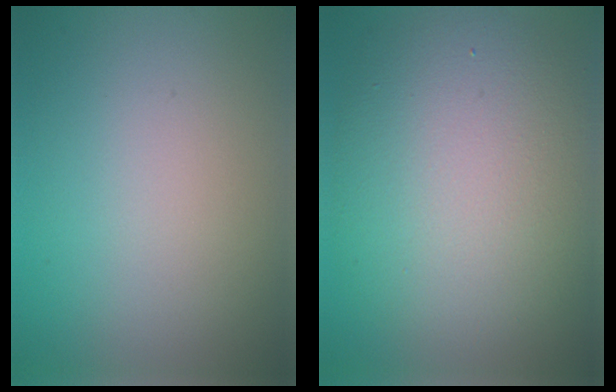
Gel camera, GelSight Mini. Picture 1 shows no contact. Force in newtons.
{"total": 10.4, "press": 10.4, "slide": 0.6}